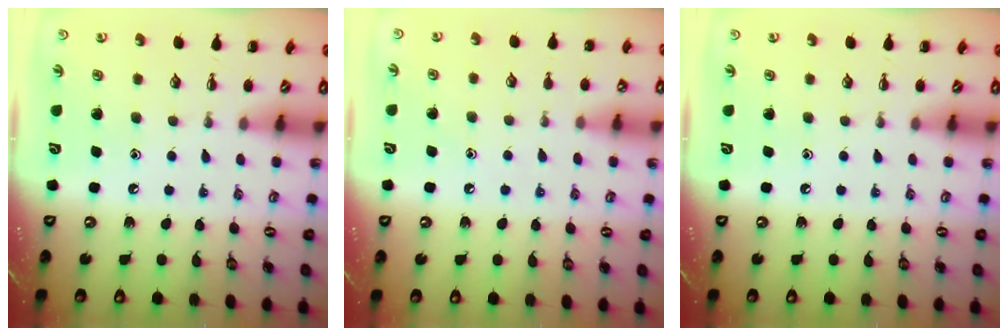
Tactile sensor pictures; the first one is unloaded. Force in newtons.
{"total": 6.2, "press": 5.8, "slide": 2.2}
{"total": 0.0}